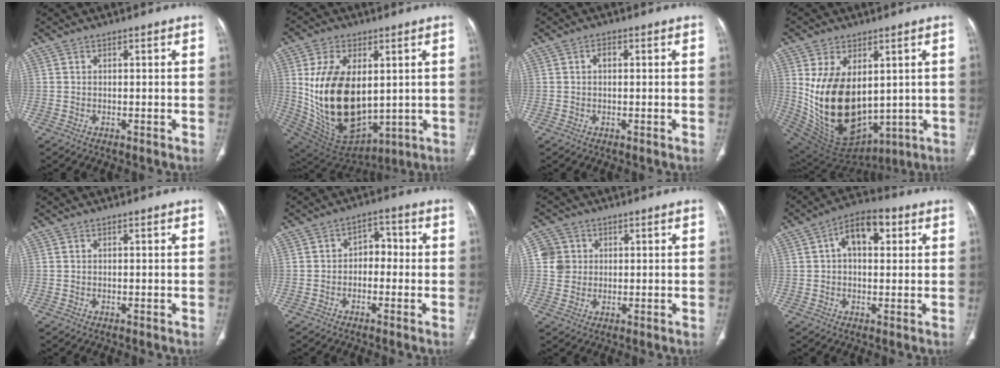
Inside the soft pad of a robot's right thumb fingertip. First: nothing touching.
{"total": 22.5, "force": [1.9, 13.5, 17.9], "torque": [-0.327, -0.025, 0.068]}
{"total": 1.6, "force": [0.2, 1.0, 1.2], "torque": [-0.017, 0.007, 0.001]}
{"total": 20.8, "force": [1.9, 13.1, 16.0], "torque": [-0.281, -0.029, 0.078]}
{"total": 0.0}
{"total": 4.7, "force": [-0.7, 3.4, 3.1], "torque": [-0.022, 0.026, -0.024]}
{"total": 4.9, "force": [1.0, 4.7, 0.9], "torque": [0.008, 0.002, 0.017]}
{"total": 9.0, "force": [2.5, 5.2, 7.0], "torque": [-0.094, 0.021, 0.033]}